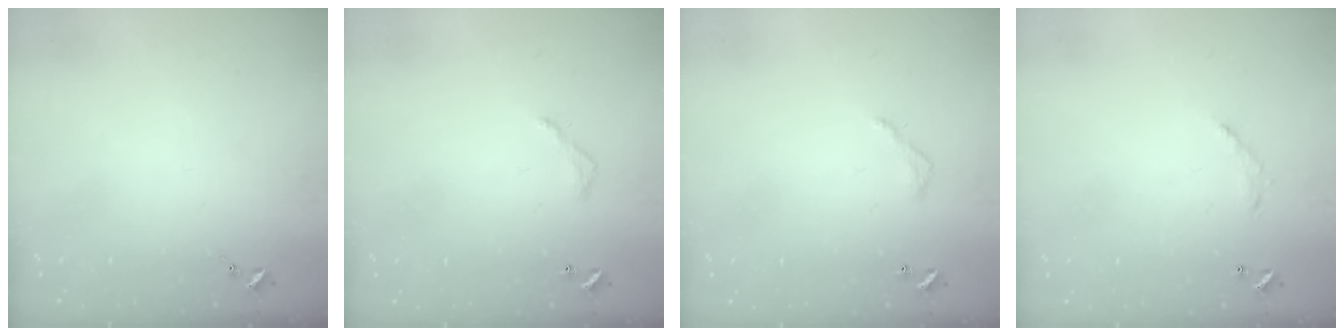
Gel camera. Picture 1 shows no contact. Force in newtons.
{"total": 3.2, "press": 3.2, "slide": 0.2}
{"total": 3.2, "press": 3.2, "slide": 0.2}
{"total": 6.2, "press": 6.2, "slide": 0.4}